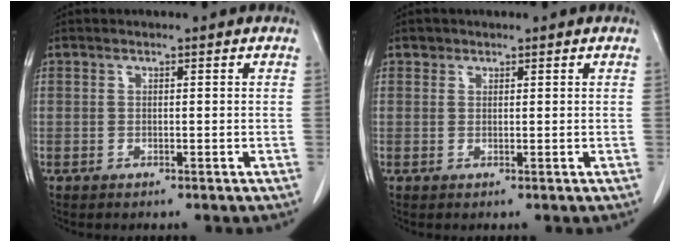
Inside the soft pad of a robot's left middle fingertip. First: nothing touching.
{"total": 0.8, "force": [0.5, 0.6, 0.0], "torque": [0.006, 0.000, 0.007]}